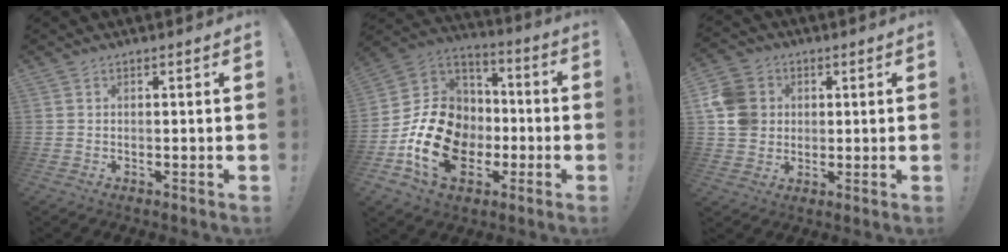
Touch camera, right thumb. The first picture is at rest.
{"total": 20.7, "force": [-5.8, 16.1, 11.6], "torque": [-0.200, 0.038, -0.083]}
{"total": 10.8, "force": [1.7, 9.8, 4.2], "torque": [-0.081, 0.003, 0.039]}